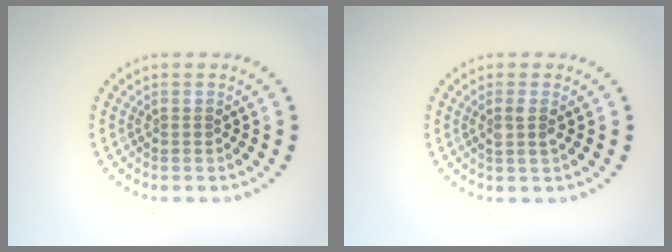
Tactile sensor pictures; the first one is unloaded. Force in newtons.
{"total": 1.5, "press": 1.3, "slide": 0.9}